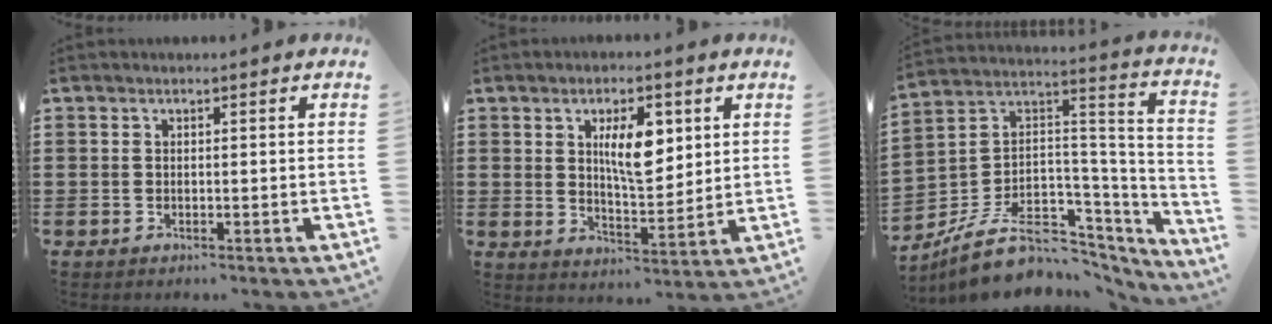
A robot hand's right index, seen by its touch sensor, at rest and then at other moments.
{"total": 8.1, "force": [2.6, 3.3, 6.9], "torque": [-0.111, -0.003, 0.038]}
{"total": 11.1, "force": [-5.8, 7.4, 6.0], "torque": [-0.125, 0.013, -0.092]}